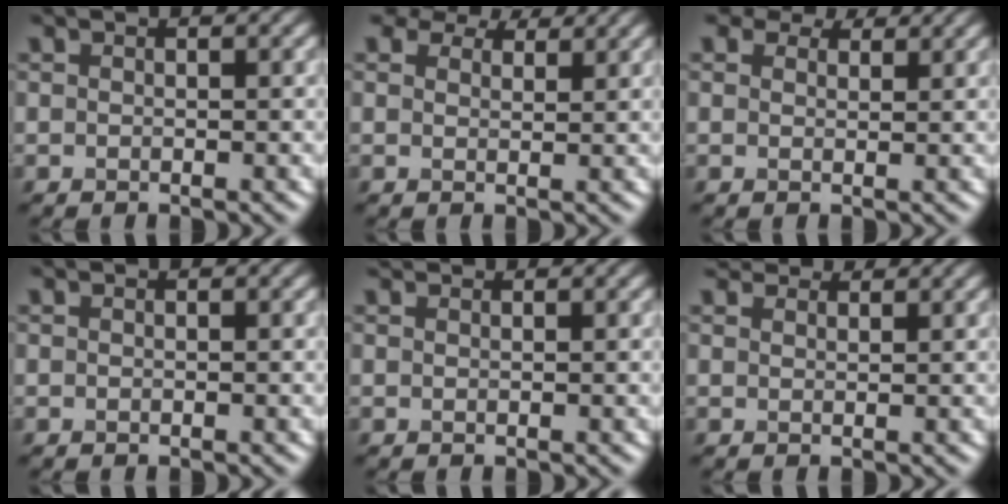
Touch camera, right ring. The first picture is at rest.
{"total": 5.0, "force": [4.2, 2.1, 1.7], "torque": [-0.042, -0.004, 0.065]}
{"total": 3.3, "force": [2.7, 1.5, 1.2], "torque": [-0.026, -0.004, 0.037]}
{"total": 0.0}
{"total": 1.2, "force": [1.1, 0.1, 0.3], "torque": [-0.011, -0.002, 0.013]}
{"total": 3.8, "force": [3.4, 1.2, 1.2], "torque": [-0.027, -0.005, 0.053]}